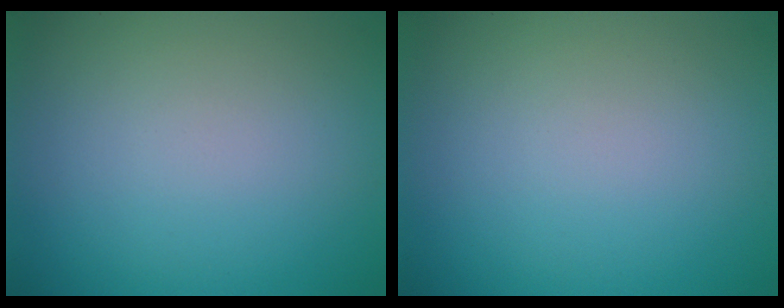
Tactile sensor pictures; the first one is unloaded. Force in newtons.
{"total": 0.0}